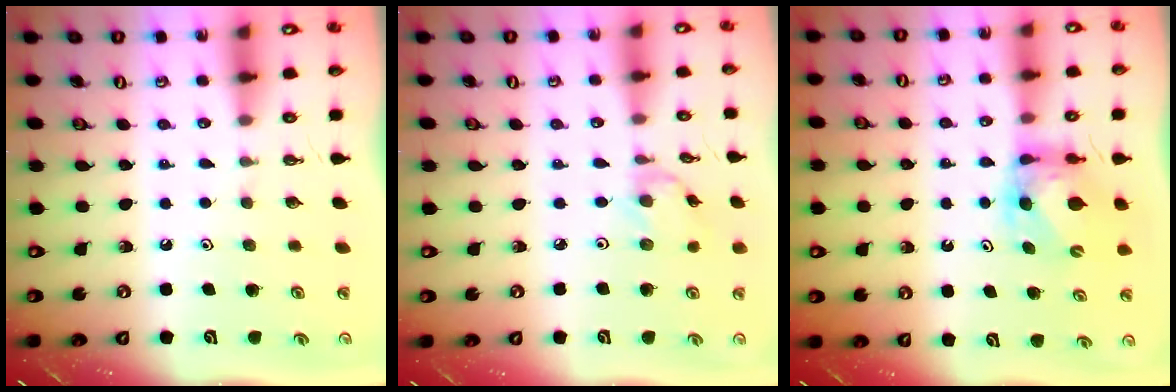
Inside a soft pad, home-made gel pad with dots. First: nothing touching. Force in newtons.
{"total": 2.4, "press": 2.4, "slide": 0.1}
{"total": 6.3, "press": 6.3, "slide": 0.3}